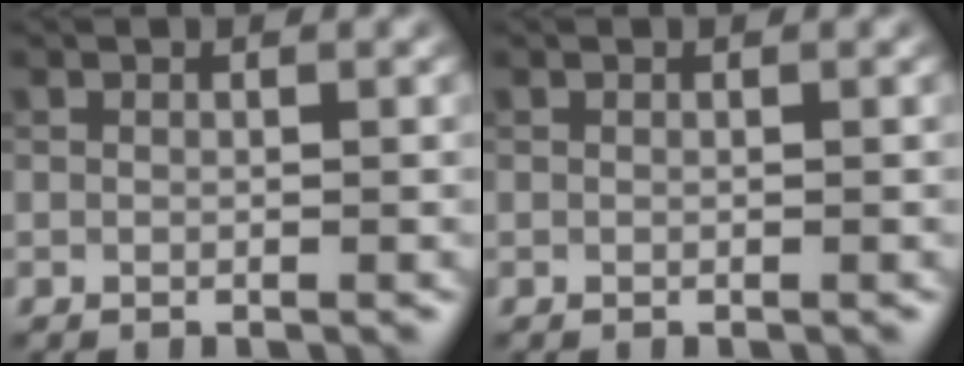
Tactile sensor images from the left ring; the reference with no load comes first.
{"total": 0.0}